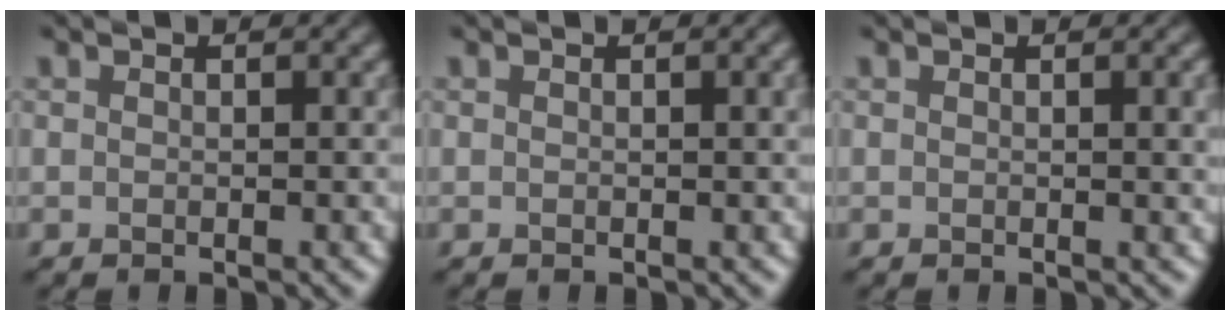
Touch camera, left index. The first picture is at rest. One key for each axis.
{"total": 1.2, "fx": 0.3, "fy": 0.3, "fz": 1.1, "tx": -0.012, "ty": 0.003, "tz": 0.002}
{"total": 2.2, "fx": 0.4, "fy": 0.6, "fz": 2.0, "tx": -0.019, "ty": 0.002, "tz": 0.002}